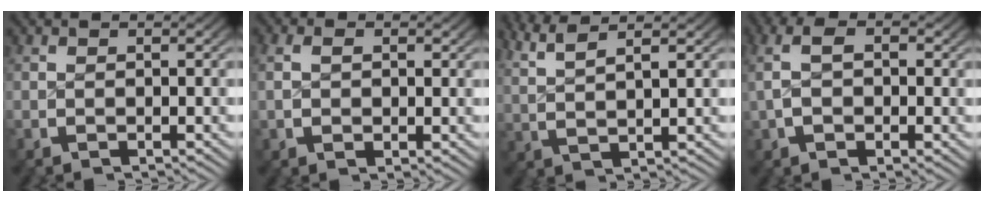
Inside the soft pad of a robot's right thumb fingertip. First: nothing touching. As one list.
[{"total": 2.2, "force": [0.4, 1.5, 1.6], "torque": [-0.032, -0.002, 0.009]}, {"total": 4.7, "force": [3.5, 1.2, 2.9], "torque": [-0.061, 0.005, 0.071]}, {"total": 4.3, "force": [0.5, 2.6, 3.4], "torque": [-0.068, 0.002, 0.006]}]